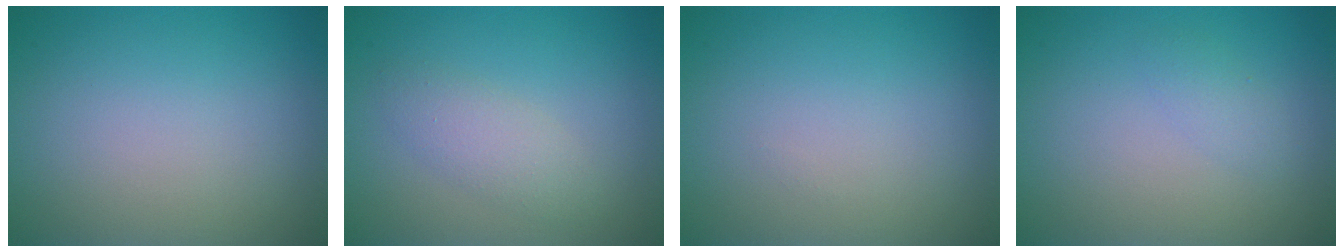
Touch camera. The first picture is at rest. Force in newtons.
{"total": 2.2, "press": 2.2, "slide": 0.2}
{"total": 0.0}
{"total": 1.1, "press": 1.1, "slide": 0.0}